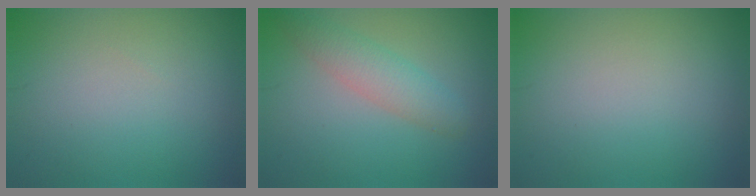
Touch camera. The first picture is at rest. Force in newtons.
{"total": 3.0, "press": 2.9, "slide": 0.2}
{"total": 0.0}